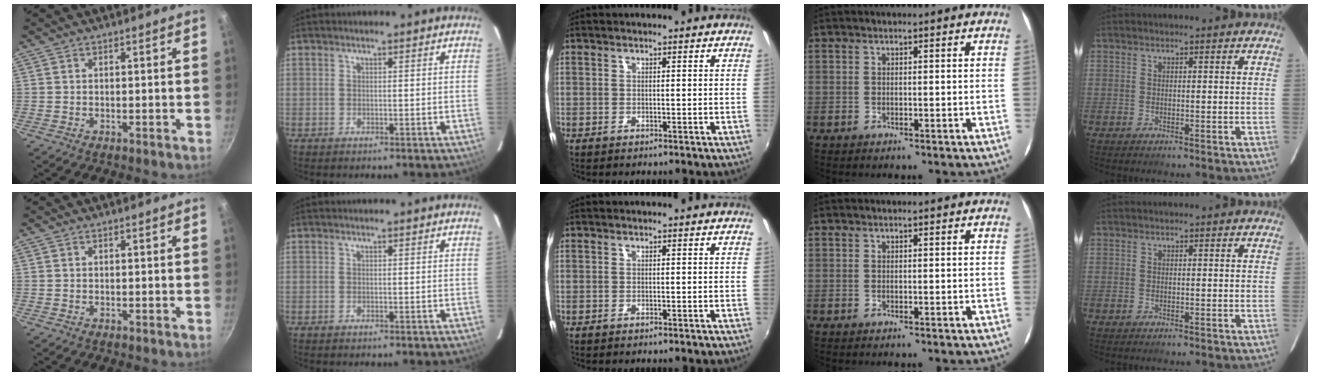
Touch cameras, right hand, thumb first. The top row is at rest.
{}